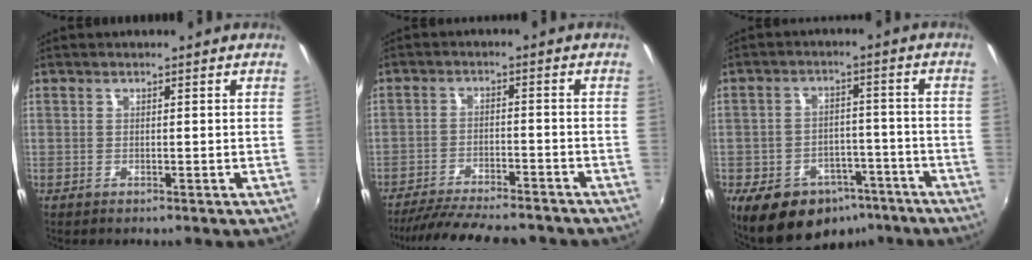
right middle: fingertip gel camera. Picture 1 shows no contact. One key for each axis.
{"total": 15.9, "fx": -13.8, "fy": 3.4, "fz": 7.1, "tx": -0.144, "ty": -0.021, "tz": -0.207}
{"total": 15.2, "fx": -9.6, "fy": 9.6, "fz": 6.7, "tx": -0.142, "ty": 0.011, "tz": -0.122}